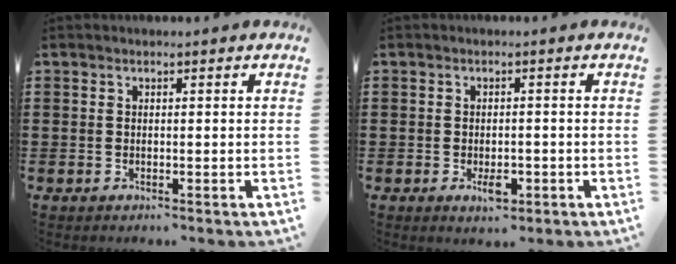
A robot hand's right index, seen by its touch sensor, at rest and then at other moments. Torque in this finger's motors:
{"motor_torque": [0.78, -0.26, 0.10, 0.05]}